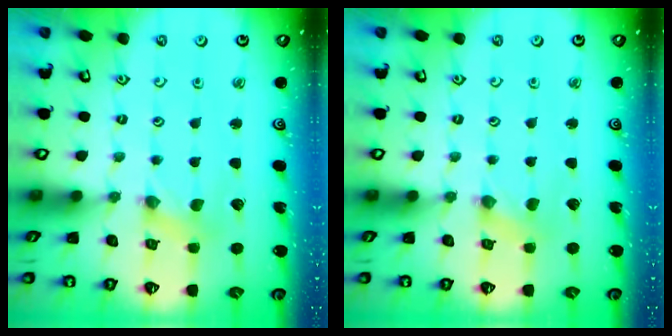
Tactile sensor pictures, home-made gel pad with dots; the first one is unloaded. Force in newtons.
{"total": 0.0}